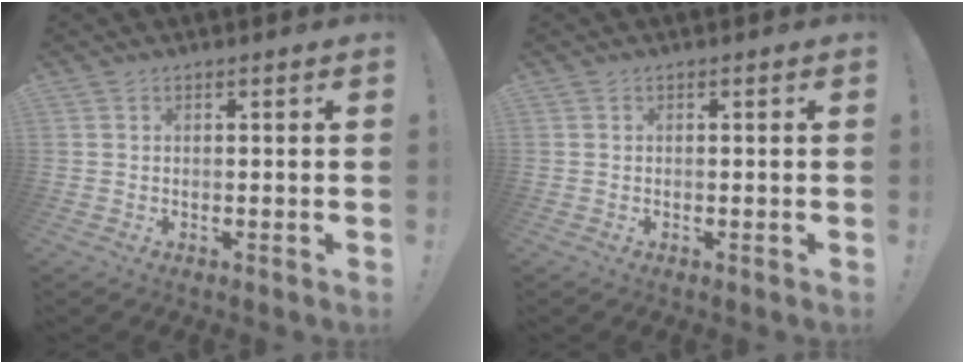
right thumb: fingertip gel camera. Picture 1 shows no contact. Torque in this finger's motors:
{"motor_torque": [-0.23, 0.03, -0.18, 0.08, -0.05]}